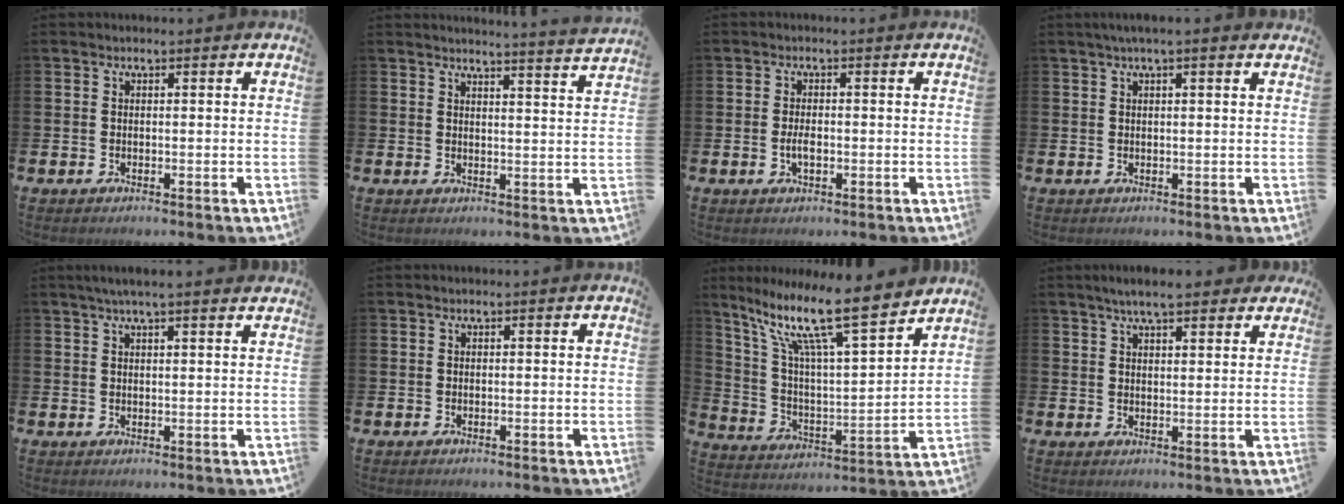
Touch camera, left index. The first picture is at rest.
{"total": 3.7, "force": [3.6, -0.8, 0.1], "torque": [0.003, -0.033, 0.061]}
{"total": 2.1, "force": [-0.3, 0.9, 1.9], "torque": [-0.031, -0.001, -0.006]}
{"total": 1.9, "force": [1.3, 0.1, 1.3], "torque": [-0.021, 0.003, 0.022]}
{"total": 3.2, "force": [2.8, 0.0, 1.5], "torque": [-0.031, -0.004, 0.050]}
{"total": 0.0}
{"total": 14.3, "force": [10.9, 2.4, 8.9], "torque": [-0.193, -0.064, 0.181]}
{"total": 5.6, "force": [4.9, 1.3, 2.4], "torque": [-0.045, -0.014, 0.088]}